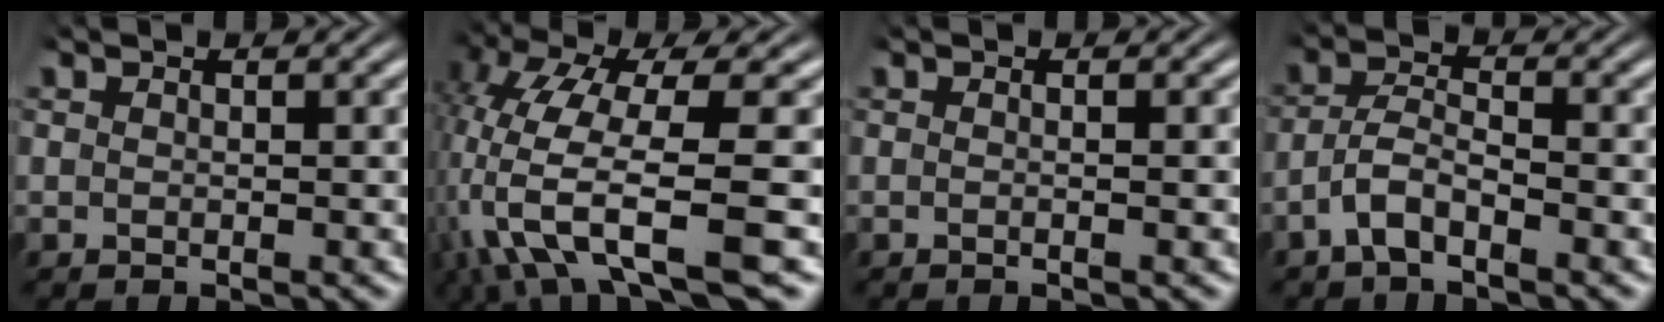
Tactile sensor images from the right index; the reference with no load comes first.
{"total": 10.8, "force": [-3.9, 4.9, 8.8], "torque": [-0.181, -0.042, -0.040]}
{"total": 0.7, "force": [-0.3, -0.2, 0.6], "torque": [-0.011, 0.004, -0.009]}
{"total": 3.4, "force": [-2.2, 1.8, 2.0], "torque": [-0.048, -0.009, -0.038]}